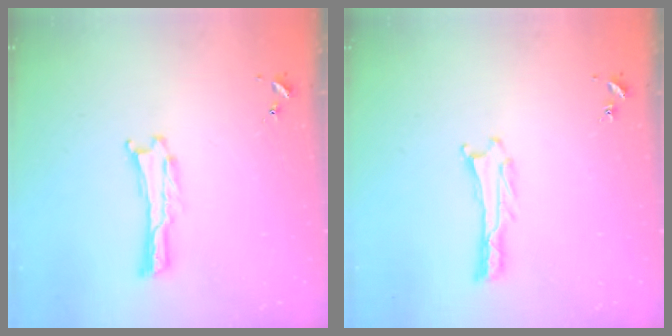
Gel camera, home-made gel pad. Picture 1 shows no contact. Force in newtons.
{"total": 0.8, "press": 0.7, "slide": 0.1}